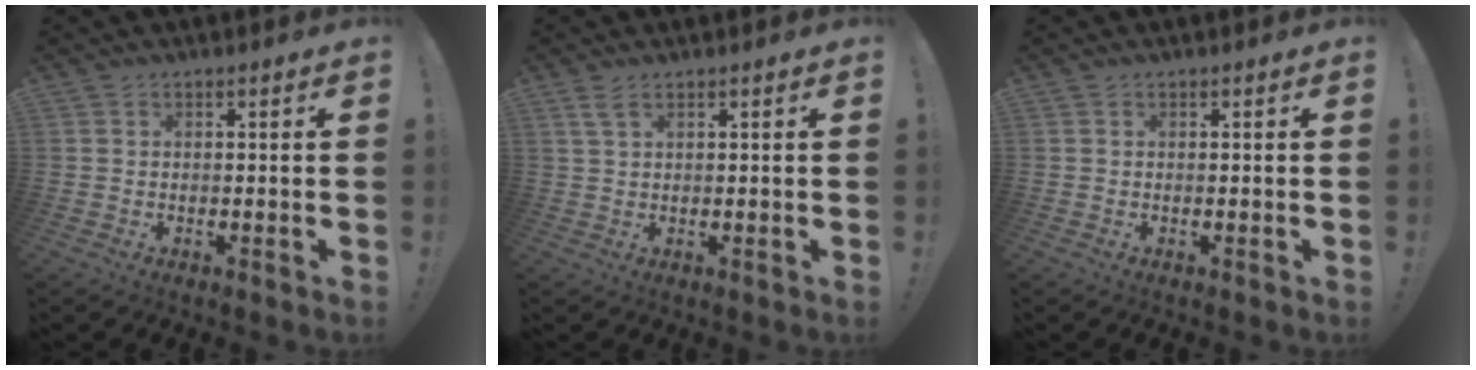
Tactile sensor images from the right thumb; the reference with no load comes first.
{"total": 3.2, "force": [2.0, 1.3, 2.2], "torque": [-0.037, -0.004, 0.036]}
{"total": 0.0}